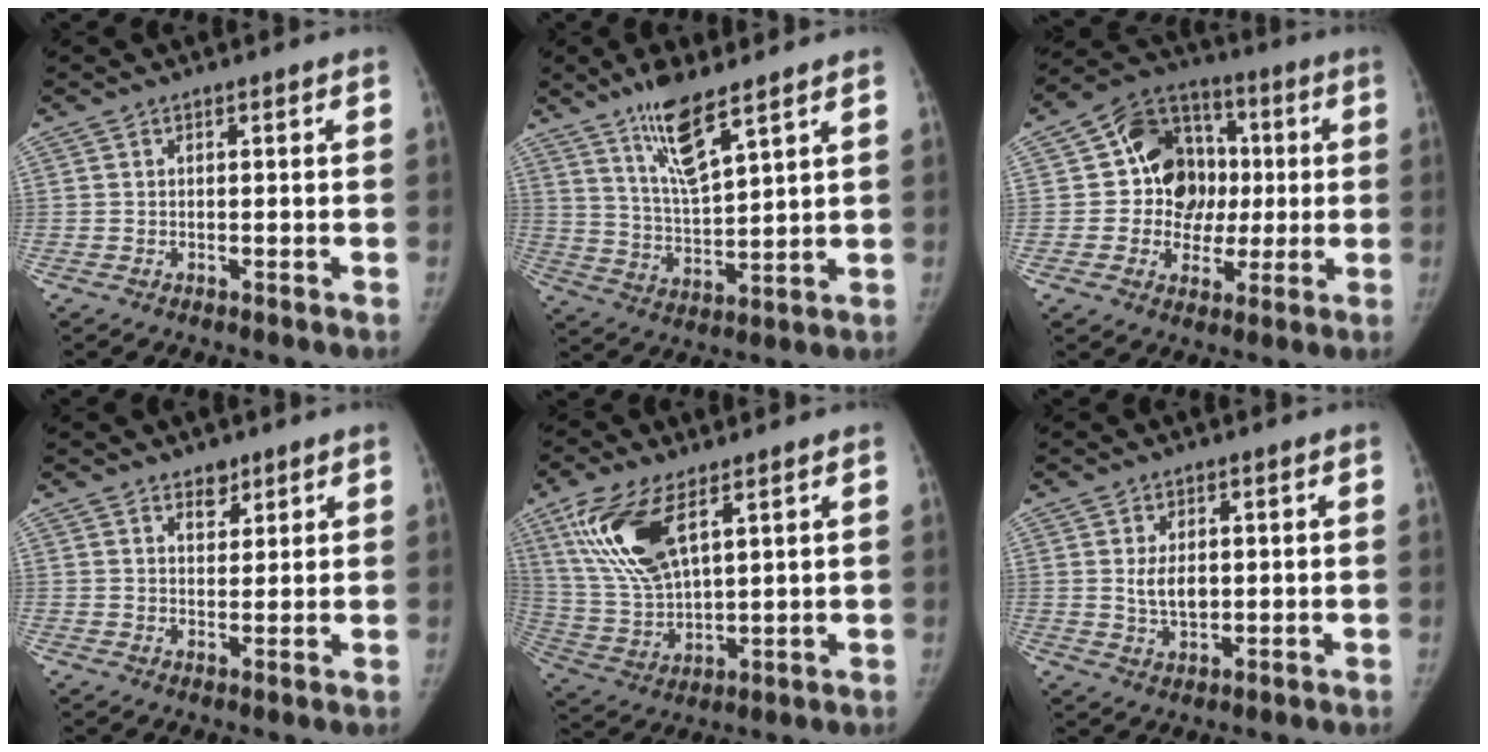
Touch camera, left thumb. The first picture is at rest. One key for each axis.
{"total": 11.0, "fx": 7.4, "fy": 2.5, "fz": 7.8, "tx": -0.139, "ty": -0.048, "tz": 0.148}
{"total": 15.2, "fx": 1.0, "fy": 13.1, "fz": 7.6, "tx": -0.059, "ty": 0.021, "tz": 0.017}
{"total": 3.6, "fx": 2.6, "fy": 2.2, "fz": 1.1, "tx": 0.005, "ty": -0.018, "tz": 0.042}
{"total": 15.0, "fx": 7.4, "fy": 6.8, "fz": 11.2, "tx": -0.224, "ty": -0.022, "tz": 0.154}
{"total": 4.8, "fx": 0.8, "fy": 3.2, "fz": 3.6, "tx": -0.048, "ty": -0.011, "tz": 0.021}